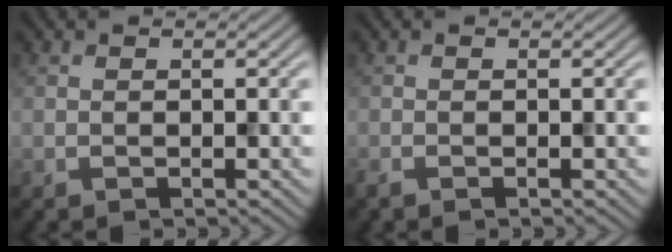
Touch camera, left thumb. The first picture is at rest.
{"total": 1.0, "force": [-0.8, 0.0, 0.6], "torque": [-0.012, -0.005, -0.018]}